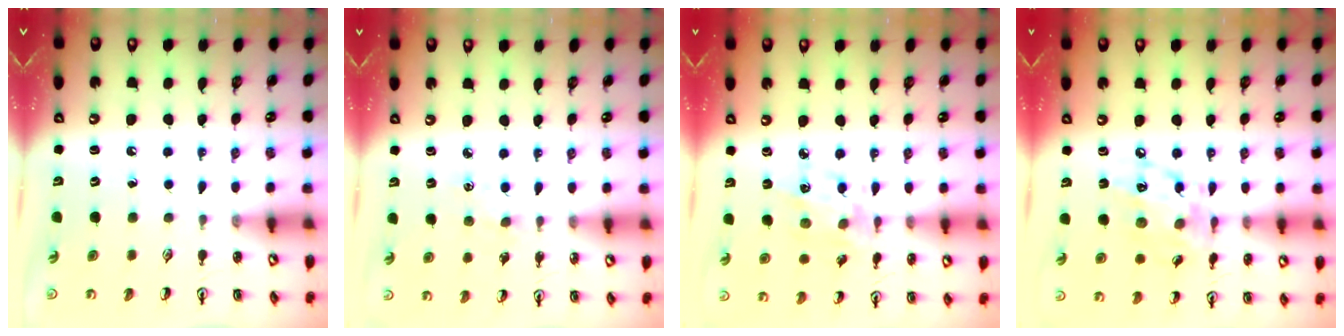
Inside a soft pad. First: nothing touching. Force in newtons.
{"total": 1.9, "press": 1.9, "slide": 0.3}
{"total": 6.5, "press": 6.5, "slide": 0.5}
{"total": 12.6, "press": 12.5, "slide": 0.8}